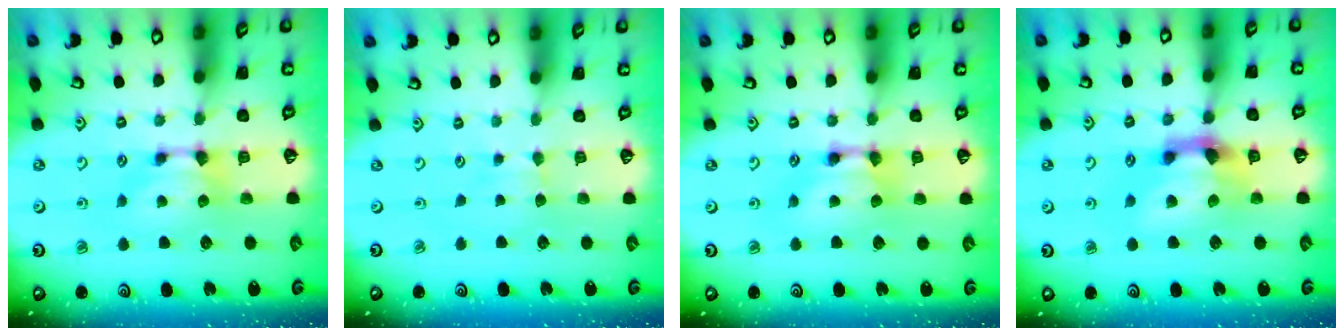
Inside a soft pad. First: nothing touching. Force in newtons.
{"total": 2.3, "press": 2.3, "slide": 0.4}
{"total": 2.0, "press": 2.0, "slide": 0.1}
{"total": 4.5, "press": 3.9, "slide": 2.1}